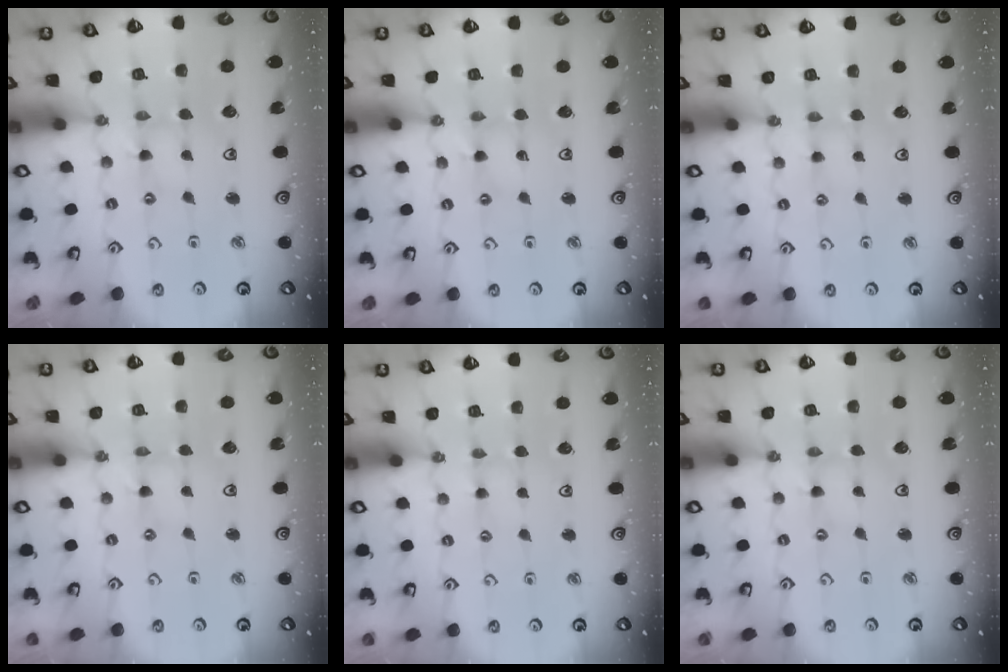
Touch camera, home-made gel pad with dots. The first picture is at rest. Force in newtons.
{"total": 1.3, "press": 1.3, "slide": 0.3}
{"total": 1.7, "press": 1.7, "slide": 0.4}
{"total": 0.0}
{"total": 1.9, "press": 1.9, "slide": 0.3}
{"total": 0.0}